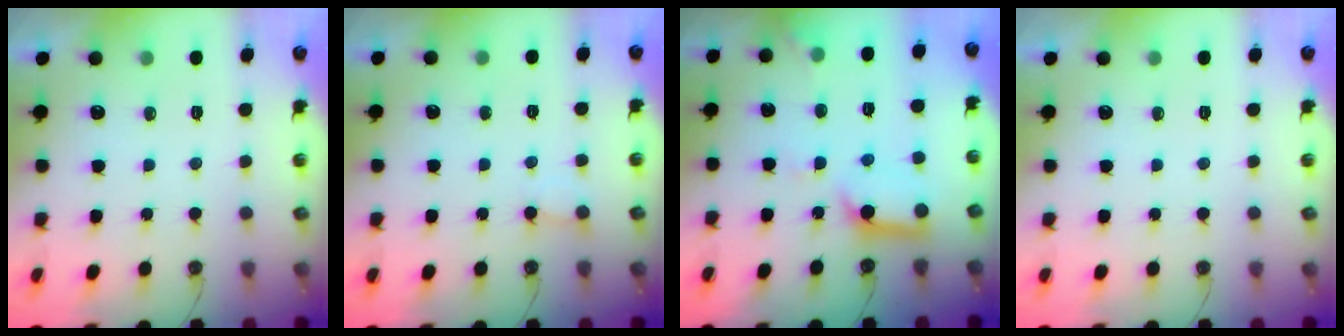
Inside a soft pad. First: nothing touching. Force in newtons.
{"total": 5.2, "press": 5.2, "slide": 0.7}
{"total": 13.0, "press": 12.9, "slide": 1.5}
{"total": 0.0}